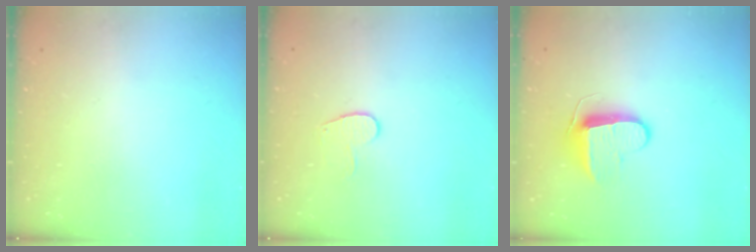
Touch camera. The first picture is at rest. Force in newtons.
{"total": 7.7, "press": 7.6, "slide": 0.5}
{"total": 9.5, "press": 9.5, "slide": 0.6}